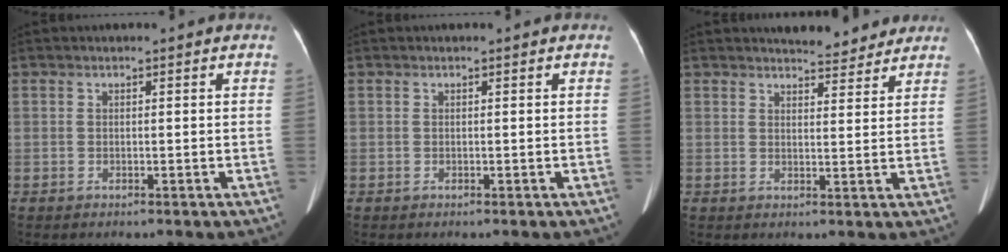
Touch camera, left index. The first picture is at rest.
{"total": 0.0}
{"total": 6.1, "force": [5.8, 1.4, 1.3], "torque": [-0.017, 0.000, 0.068]}